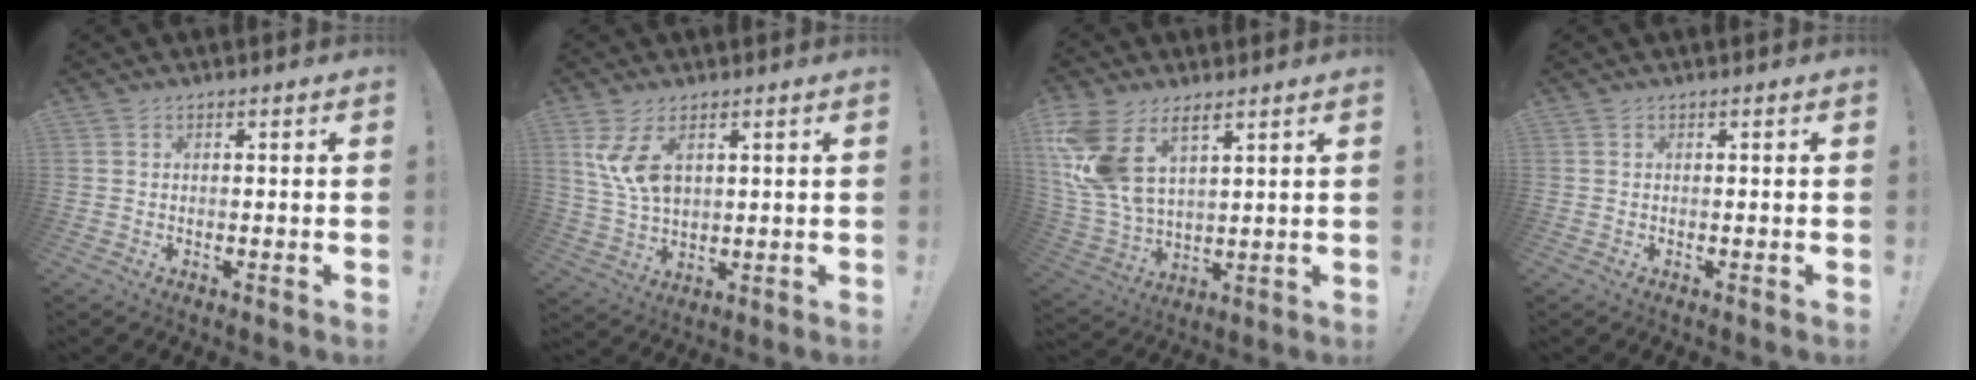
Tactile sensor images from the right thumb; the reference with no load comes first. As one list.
[{"total": 9.5, "force": [4.1, 5.3, 6.8], "torque": [-0.130, -0.022, 0.072]}, {"total": 14.0, "force": [7.7, 7.8, 8.8], "torque": [-0.194, -0.039, 0.149]}, {"total": 0.0}]